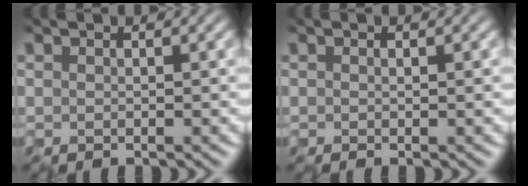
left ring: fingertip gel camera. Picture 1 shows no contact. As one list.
[{"total": 0.0}]